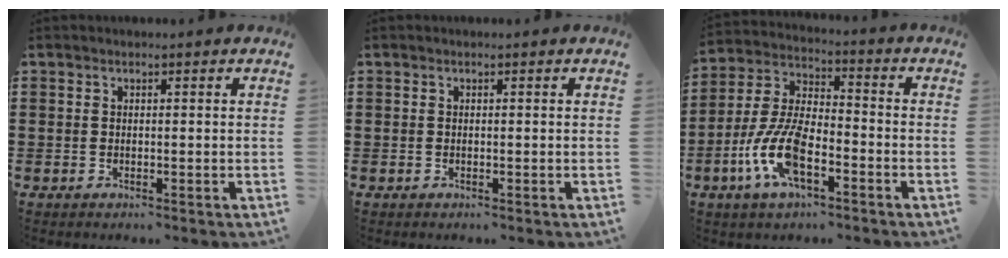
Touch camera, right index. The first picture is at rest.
{"total": 0.0}
{"total": 10.1, "force": [-4.2, 4.3, 8.2], "torque": [-0.202, -0.009, -0.084]}